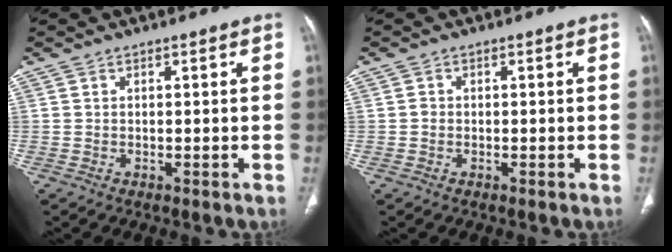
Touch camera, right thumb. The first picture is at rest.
{"total": 0.9, "force": [-0.1, 0.8, 0.4], "torque": [-0.004, 0.003, -0.003]}